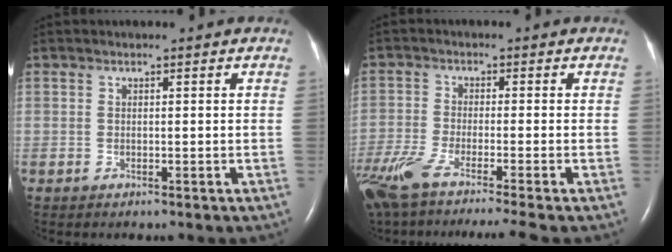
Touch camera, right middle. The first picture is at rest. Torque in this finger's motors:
{"motor_torque": [1.11, -1.04, 0.32, 0.14]}